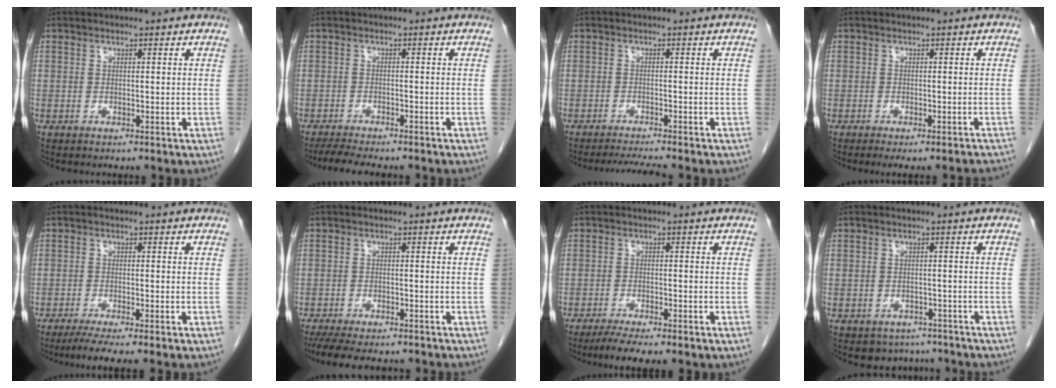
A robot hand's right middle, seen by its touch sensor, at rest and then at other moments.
{"total": 6.8, "force": [-5.9, 1.0, 3.3], "torque": [-0.051, -0.012, -0.090]}
{"total": 3.9, "force": [-3.5, -1.0, 1.4], "torque": [-0.026, -0.015, -0.057]}
{"total": 6.9, "force": [-6.4, -0.4, 2.6], "torque": [-0.018, -0.019, -0.074]}
{"total": 5.6, "force": [-4.1, -0.3, 3.7], "torque": [-0.054, -0.013, -0.067]}
{"total": 10.9, "force": [-9.3, 2.7, 4.9], "torque": [-0.084, -0.013, -0.131]}
{"total": 5.3, "force": [-4.0, 0.4, 3.4], "torque": [-0.056, -0.010, -0.062]}
{"total": 4.5, "force": [-3.7, 2.5, 0.0], "torque": [0.009, 0.008, -0.048]}